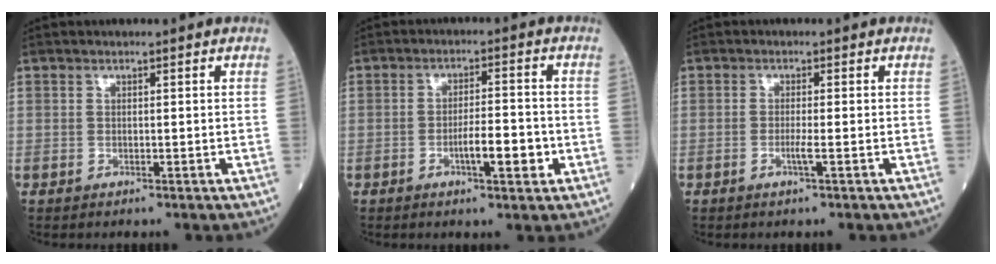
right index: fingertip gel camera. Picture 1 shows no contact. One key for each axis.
{"total": 5.5, "fx": -1.9, "fy": 1.0, "fz": 5.0, "tx": -0.080, "ty": 0.001, "tz": -0.029}
{"total": 1.7, "fx": -0.7, "fy": -0.3, "fz": 1.5, "tx": -0.032, "ty": -0.002, "tz": -0.015}